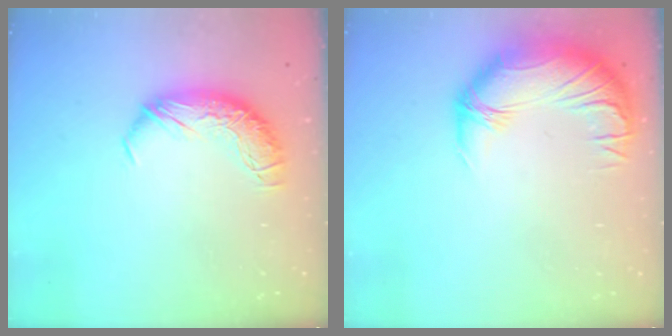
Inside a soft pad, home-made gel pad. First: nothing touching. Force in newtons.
{"total": 2.8, "press": 0.1, "slide": 2.8}